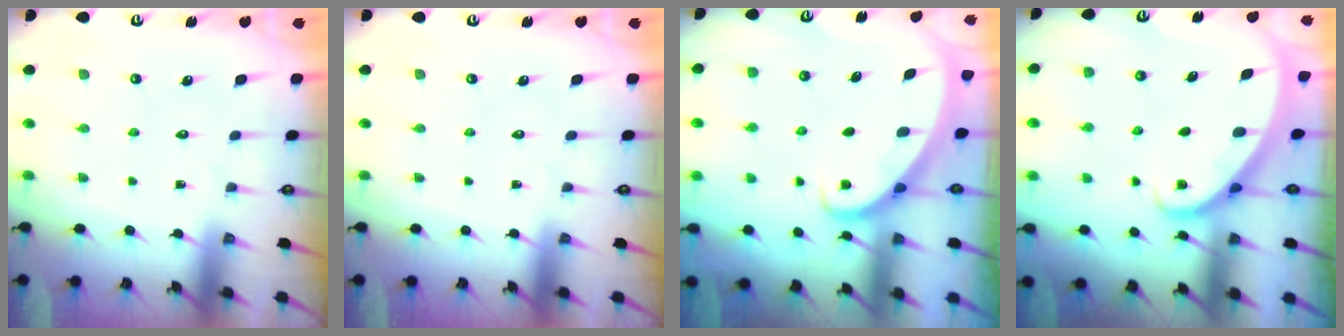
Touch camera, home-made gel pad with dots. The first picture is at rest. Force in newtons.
{"total": 0.0}
{"total": 2.8, "press": 2.8, "slide": 0.2}
{"total": 2.1, "press": 2.1, "slide": 0.2}